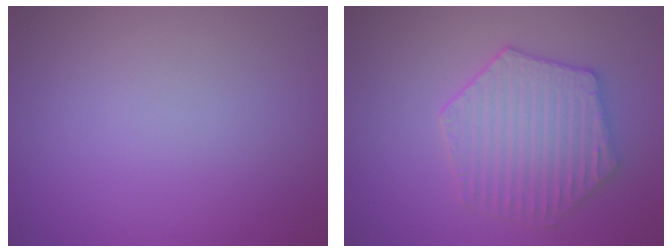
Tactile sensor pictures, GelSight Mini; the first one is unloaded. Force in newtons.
{"total": 4.7, "press": 4.2, "slide": 2.1}